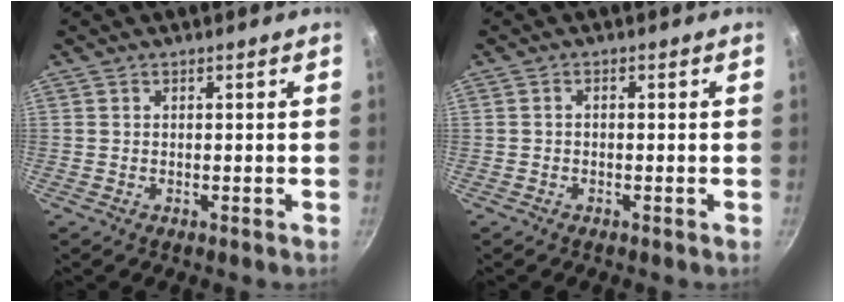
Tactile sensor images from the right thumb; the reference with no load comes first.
{"total": 0.8, "force": [-0.4, 0.5, 0.5], "torque": [-0.012, 0.007, -0.006]}